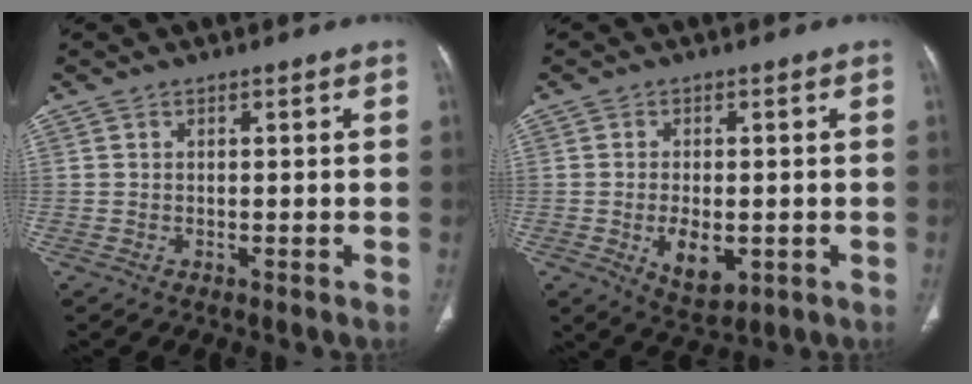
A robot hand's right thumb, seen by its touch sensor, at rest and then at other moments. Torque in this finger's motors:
{"motor_torque": [-0.20, 0.42, 0.00, -0.14, 0.05]}